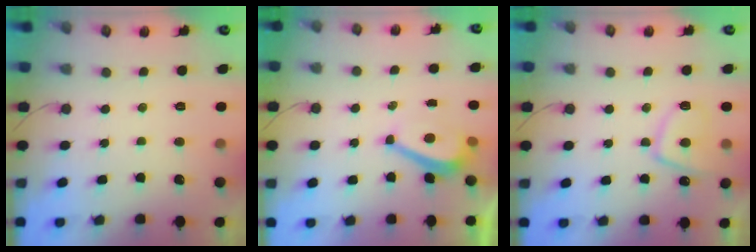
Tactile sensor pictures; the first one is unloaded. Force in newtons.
{"total": 5.1, "press": 5.1, "slide": 0.6}
{"total": 9.6, "press": 9.5, "slide": 1.1}